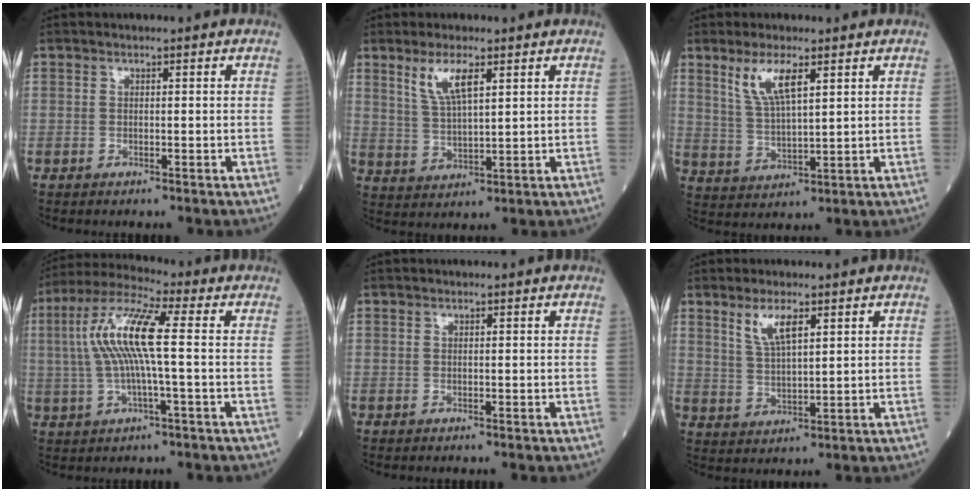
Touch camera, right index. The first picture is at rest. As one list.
[{"total": 6.0, "force": [3.2, 1.2, 4.9], "torque": [-0.105, -0.001, 0.068]}, {"total": 6.7, "force": [3.6, 1.3, 5.5], "torque": [-0.117, -0.002, 0.075]}, {"total": 10.9, "force": [0.8, 1.3, 10.8], "torque": [-0.228, 0.025, 0.010]}, {"total": 0.0}, {"total": 5.2, "force": [2.9, 1.1, 4.1], "torque": [-0.089, -0.002, 0.062]}]